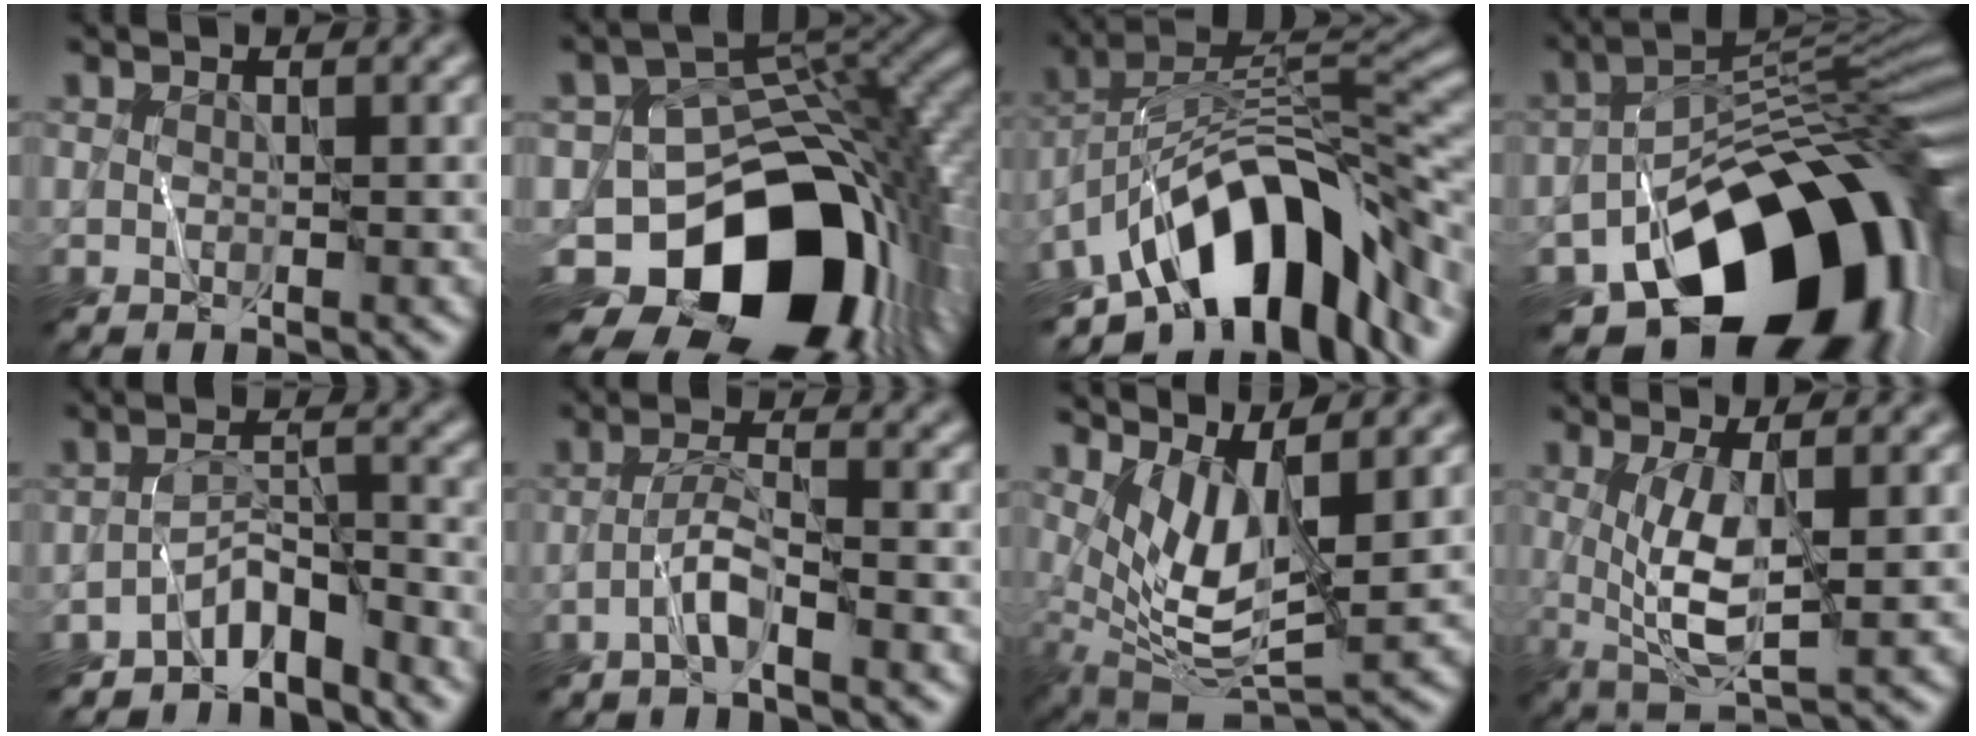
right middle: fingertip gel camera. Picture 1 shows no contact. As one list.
[{"total": 17.0, "force": [-8.3, 11.0, 10.0], "torque": [-0.150, -0.032, -0.121]}, {"total": 14.5, "force": [-6.8, 7.5, 10.5], "torque": [-0.175, 0.018, -0.131]}, {"total": 18.5, "force": [-9.6, 9.8, 12.4], "torque": [-0.175, -0.017, -0.154]}, {"total": 5.0, "force": [-4.1, 1.9, 2.2], "torque": [-0.018, 0.000, -0.077]}, {"total": 2.5, "force": [-1.6, 0.2, 1.9], "torque": [-0.036, 0.009, -0.037]}, {"total": 6.2, "force": [2.4, 2.2, 5.3], "torque": [-0.109, -0.016, 0.049]}, {"total": 5.4, "force": [0.5, 1.6, 5.1], "torque": [-0.103, -0.010, 0.012]}]